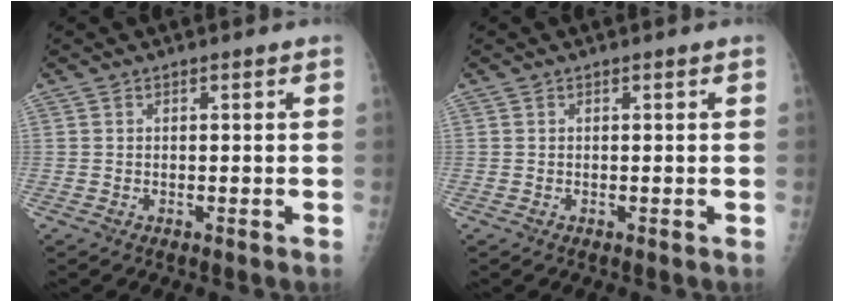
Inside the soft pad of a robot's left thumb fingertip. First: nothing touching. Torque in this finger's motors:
{"motor_torque": [0.01, 0.01, -0.08, -0.02, 0.00]}